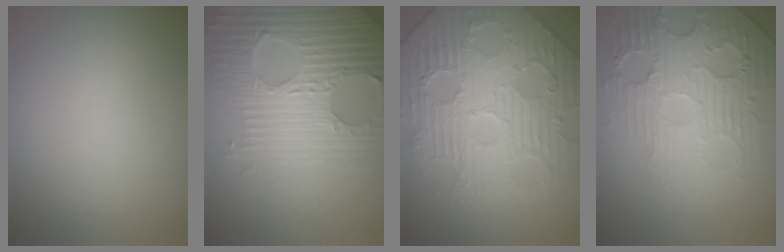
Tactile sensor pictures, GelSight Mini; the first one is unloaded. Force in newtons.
{"total": 7.3, "press": 7.1, "slide": 1.7}
{"total": 7.6, "press": 6.3, "slide": 4.3}
{"total": 6.1, "press": 4.9, "slide": 3.7}